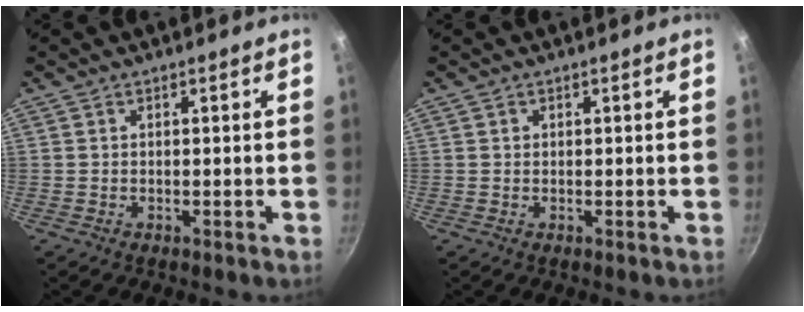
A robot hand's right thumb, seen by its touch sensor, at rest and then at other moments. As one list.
[{"total": 0.6, "force": [0.2, 0.5, 0.1], "torque": [0.001, 0.003, 0.003]}]